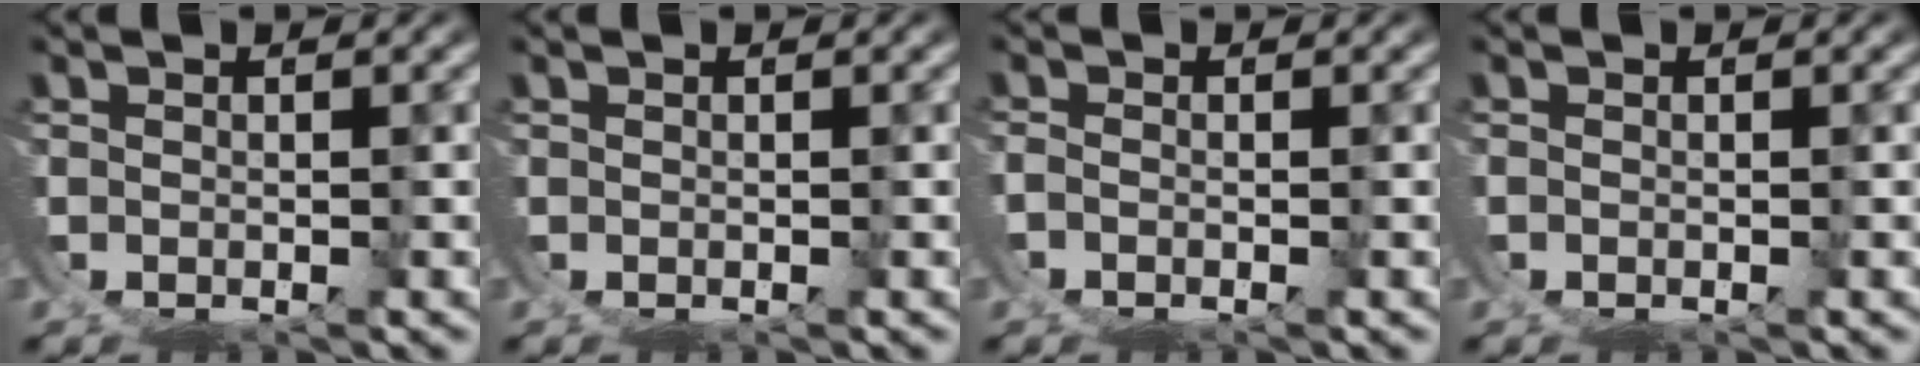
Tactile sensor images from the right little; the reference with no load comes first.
{"total": 0.0}
{"total": 1.1, "force": [-0.5, -0.8, 0.5], "torque": [0.000, 0.000, -0.008]}
{"total": 0.7, "force": [-0.1, -0.7, 0.1], "torque": [0.006, 0.002, -0.002]}